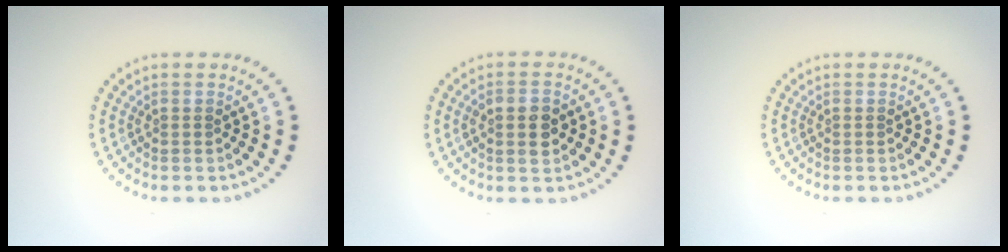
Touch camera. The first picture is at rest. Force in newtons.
{"total": 2.8, "press": 2.8, "slide": 0.3}
{"total": 0.0}